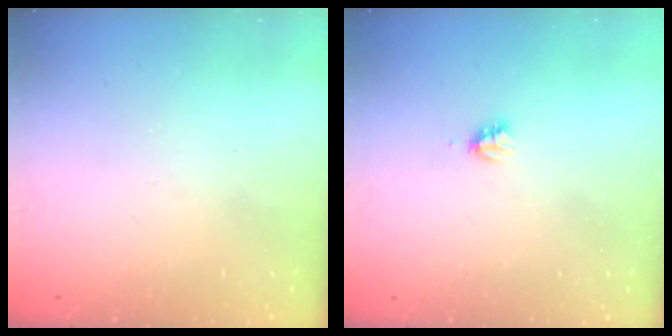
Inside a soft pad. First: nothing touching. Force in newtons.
{"total": 2.2, "press": 2.2, "slide": 0.3}